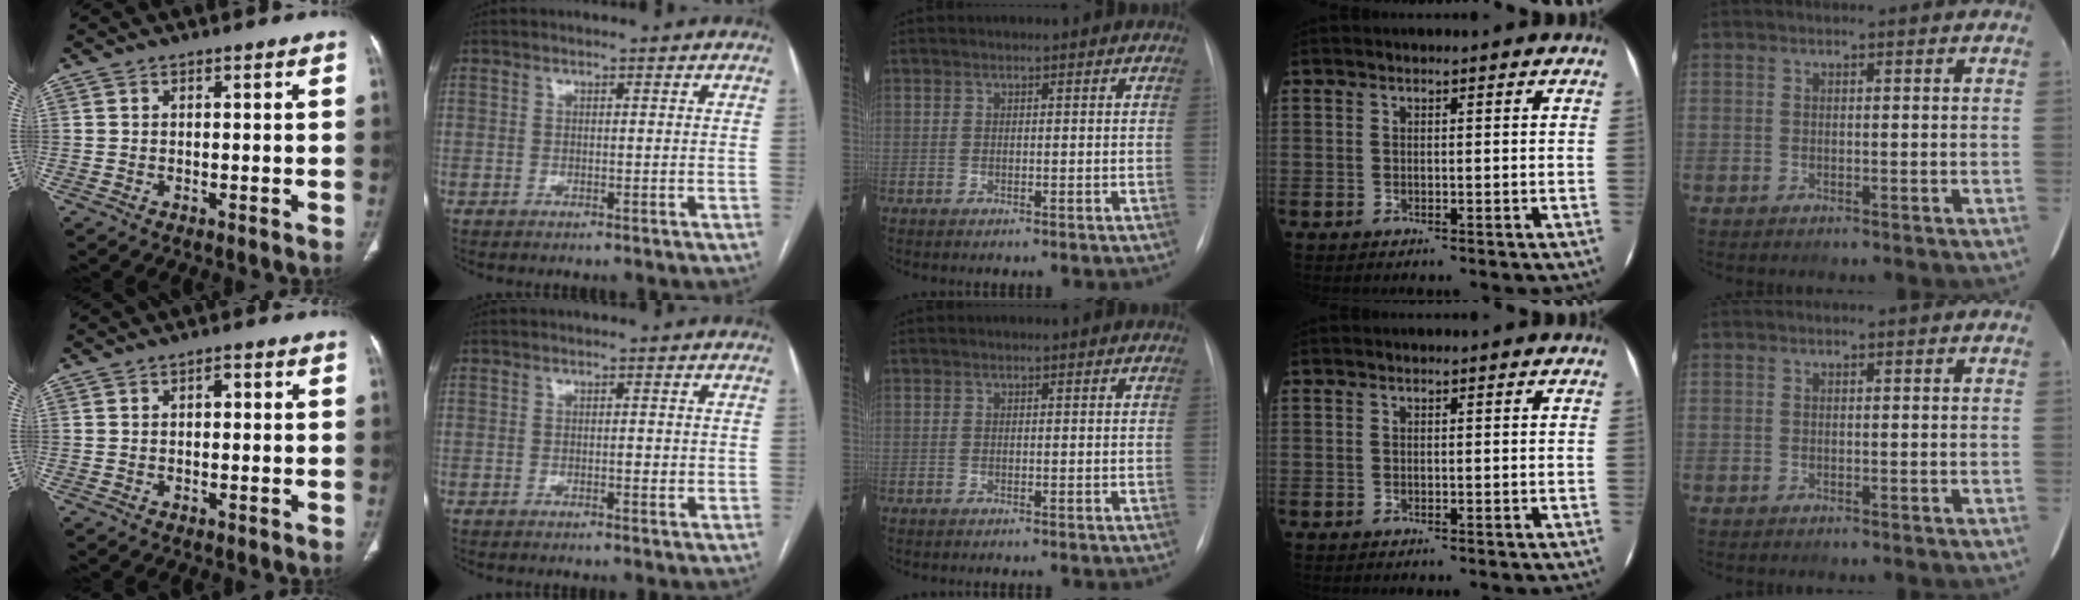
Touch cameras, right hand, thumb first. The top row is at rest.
{"thumb": {"total": 1.5, "force": [0.3, 0.9, 1.2], "torque": [-0.009, 0.006, 0.001]}, "index": {"total": 1.8, "force": [0.0, 0.5, 1.7], "torque": [-0.028, -0.001, 0.000]}}